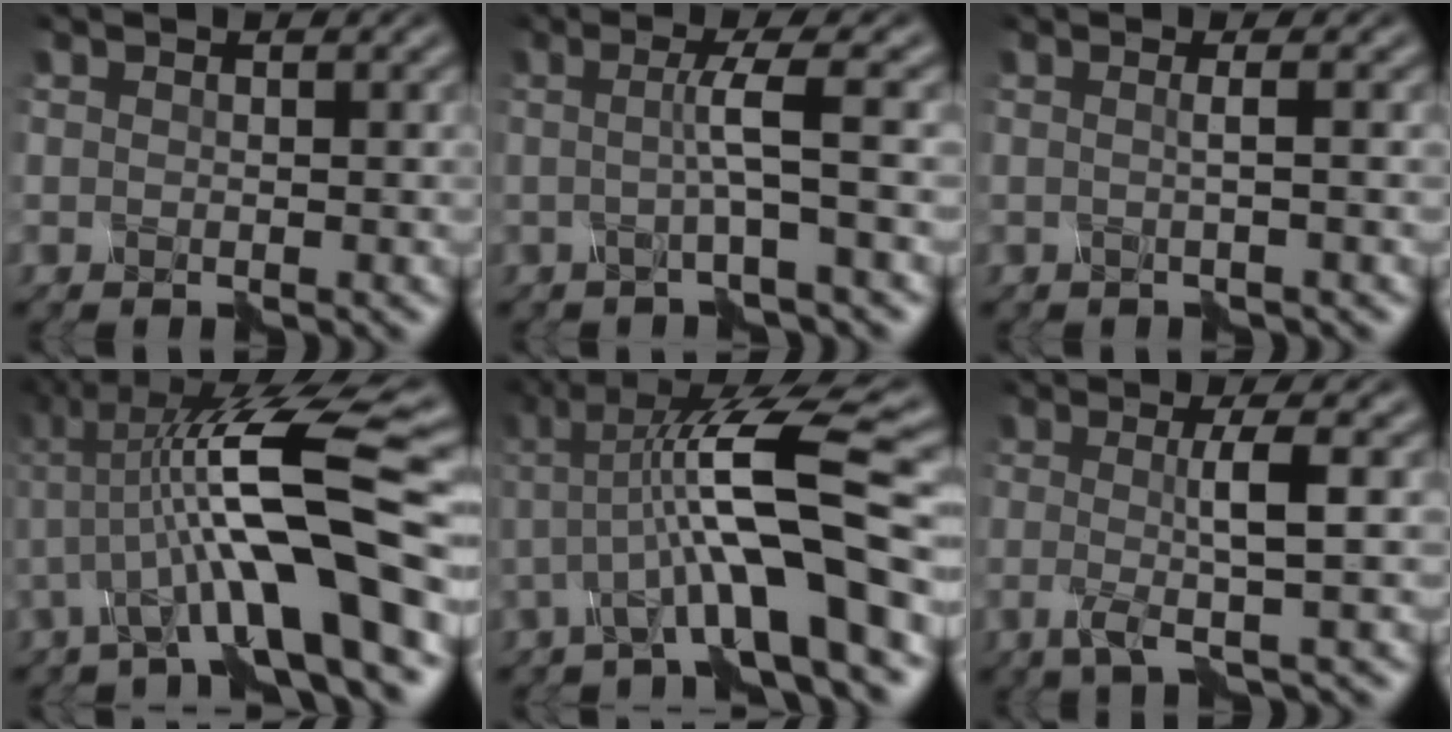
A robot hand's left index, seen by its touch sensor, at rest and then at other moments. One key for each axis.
{"total": 3.0, "fx": -0.6, "fy": 0.1, "fz": 2.9, "tx": -0.054, "ty": -0.003, "tz": -0.018}
{"total": 1.4, "fx": -0.4, "fy": 0.2, "fz": 1.3, "tx": -0.024, "ty": 0.004, "tz": -0.020}
{"total": 12.3, "fx": -1.6, "fy": 2.3, "fz": 11.9, "tx": -0.203, "ty": 0.024, "tz": -0.032}
{"total": 11.0, "fx": -1.3, "fy": 1.9, "fz": 10.8, "tx": -0.183, "ty": 0.020, "tz": -0.028}
{"total": 4.0, "fx": -0.7, "fy": 0.5, "fz": 3.9, "tx": -0.072, "ty": -0.004, "tz": -0.016}